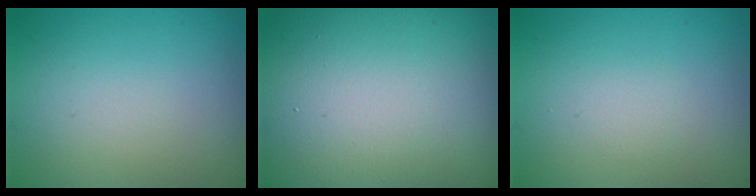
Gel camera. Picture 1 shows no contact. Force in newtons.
{"total": 23.3, "press": 23.3, "slide": 1.2}
{"total": 0.7, "press": 0.7, "slide": 0.0}